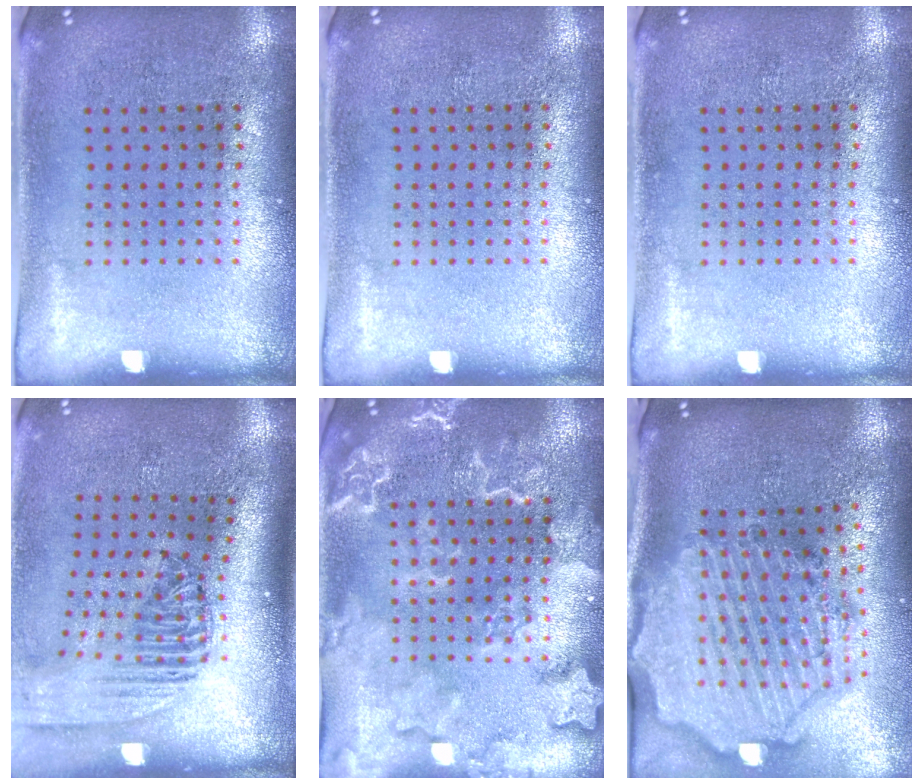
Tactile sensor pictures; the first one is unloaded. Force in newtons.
{"total": 0.0}
{"total": 0.0}
{"total": 2.4, "press": 1.8, "slide": 1.5}
{"total": 2.8, "press": 2.8, "slide": 0.4}
{"total": 3.7, "press": 3.1, "slide": 2.1}